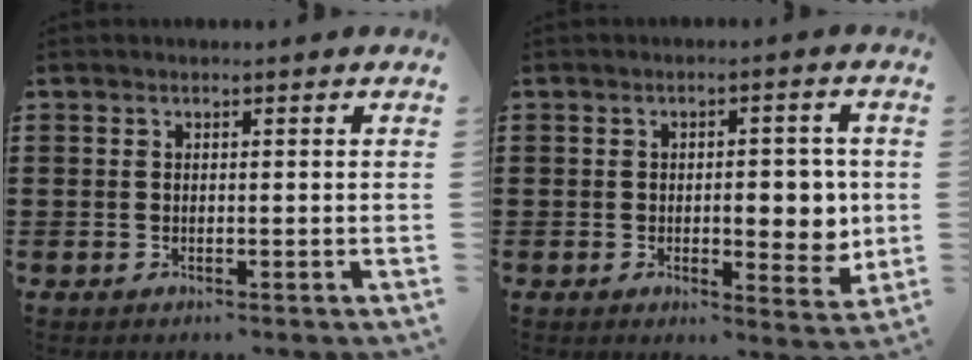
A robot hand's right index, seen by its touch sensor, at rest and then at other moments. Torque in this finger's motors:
{"motor_torque": [0.52, -0.02, 0.46, 0.07]}